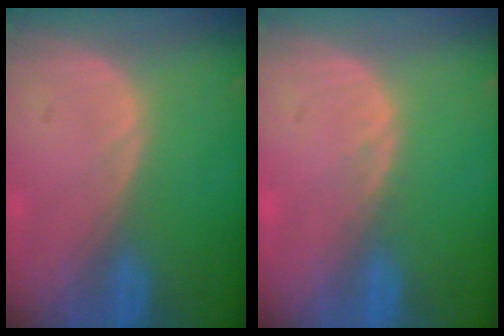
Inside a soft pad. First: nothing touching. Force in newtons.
{"total": 0.6, "press": 0.6, "slide": 0.1}